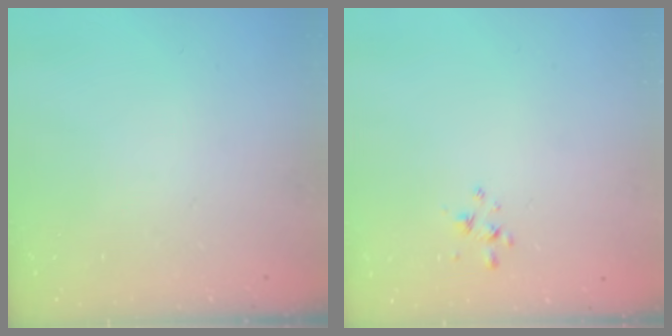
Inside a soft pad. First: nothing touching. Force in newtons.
{"total": 2.7, "press": 2.5, "slide": 0.9}